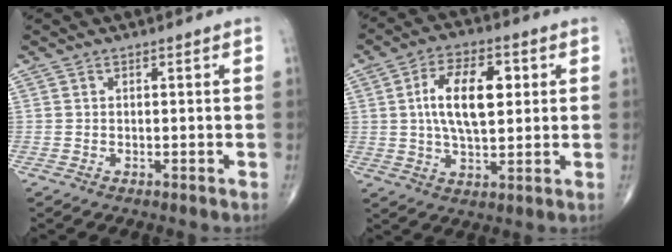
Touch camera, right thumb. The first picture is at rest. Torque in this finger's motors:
{"motor_torque": [-0.06, 0.64, 1.05, 0.17, 0.09]}